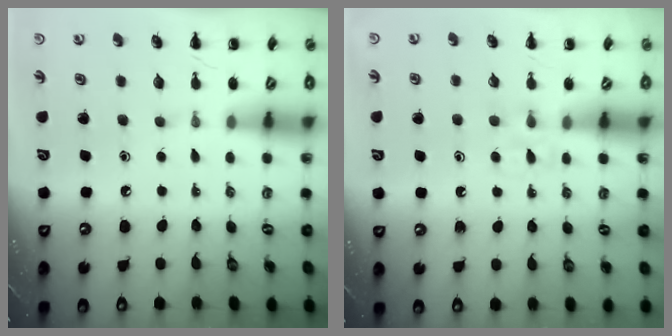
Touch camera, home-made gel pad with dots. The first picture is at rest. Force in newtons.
{"total": 3.8, "press": 3.5, "slide": 1.4}